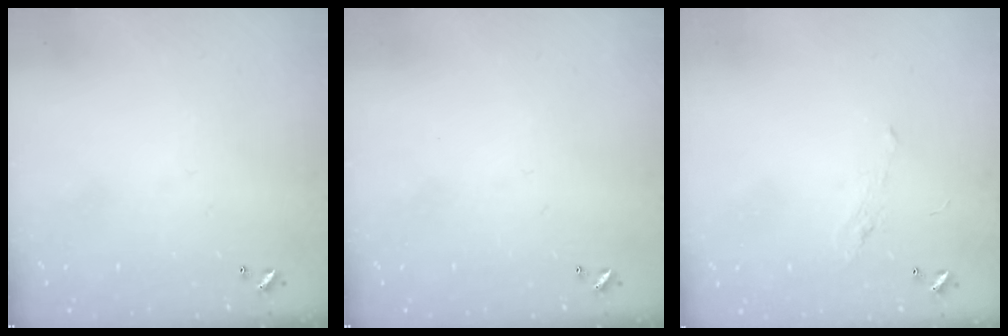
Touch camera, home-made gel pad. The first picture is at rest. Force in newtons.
{"total": 0.0}
{"total": 2.2, "press": 2.1, "slide": 0.8}